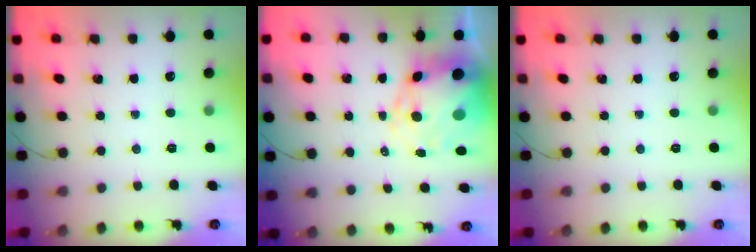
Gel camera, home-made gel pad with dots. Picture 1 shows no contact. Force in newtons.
{"total": 12.8, "press": 12.3, "slide": 3.4}
{"total": 0.0}